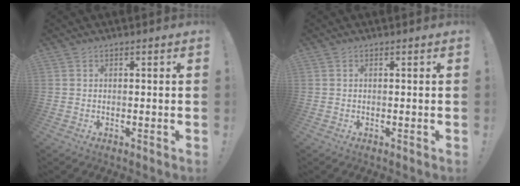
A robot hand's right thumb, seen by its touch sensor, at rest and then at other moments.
{"total": 0.0}